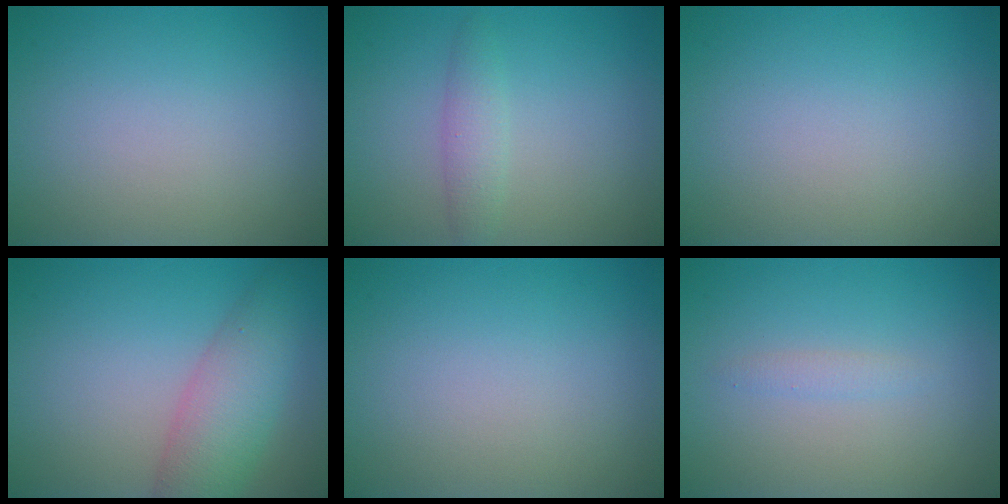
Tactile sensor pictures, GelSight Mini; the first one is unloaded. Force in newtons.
{"total": 1.9, "press": 1.9, "slide": 0.0}
{"total": 0.0}
{"total": 5.5, "press": 5.5, "slide": 0.3}
{"total": 0.0}
{"total": 0.8, "press": 0.8, "slide": 0.0}